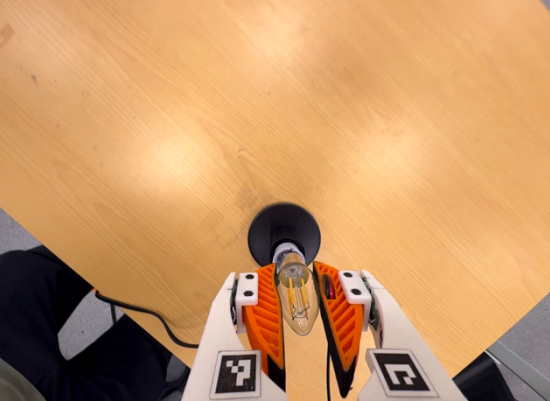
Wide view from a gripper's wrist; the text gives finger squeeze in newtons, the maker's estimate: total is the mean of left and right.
{"total": 20.0, "left": 21.2, "right": 18.8}